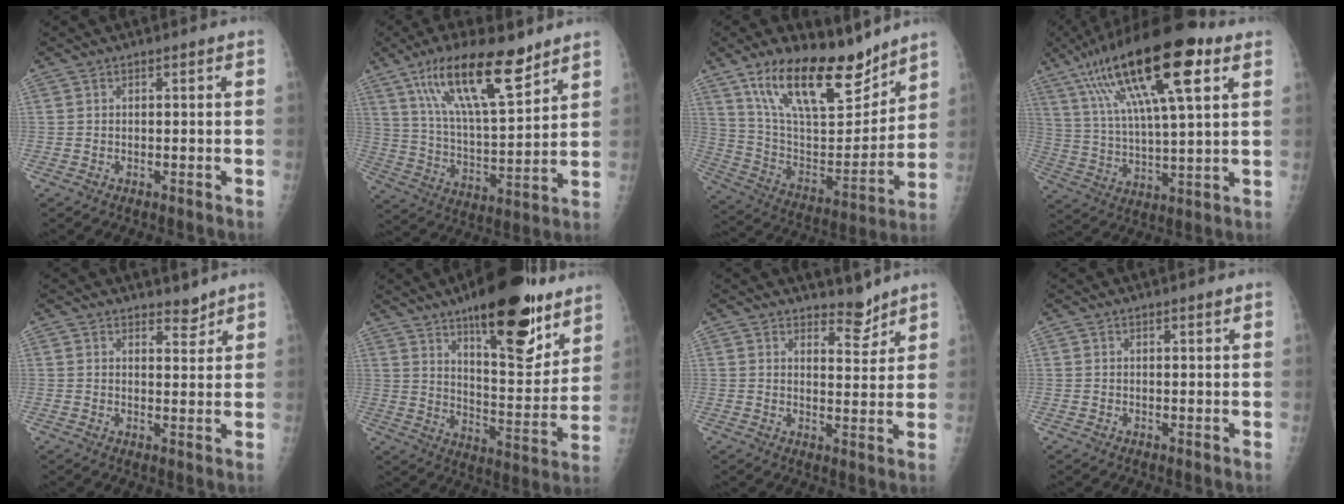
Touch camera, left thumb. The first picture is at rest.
{"total": 18.1, "force": [11.5, 5.1, 13.1], "torque": [-0.207, -0.052, 0.211]}
{"total": 22.4, "force": [15.5, 8.8, 13.6], "torque": [-0.194, -0.070, 0.276]}
{"total": 23.6, "force": [11.4, 6.5, 19.6], "torque": [-0.344, -0.008, 0.195]}
{"total": 3.1, "force": [2.7, 1.1, 0.8], "torque": [0.002, -0.023, 0.041]}
{"total": 22.9, "force": [14.6, 7.8, 15.9], "torque": [-0.187, -0.076, 0.222]}
{"total": 4.5, "force": [4.0, 1.6, 1.2], "torque": [0.002, -0.037, 0.064]}
{"total": 1.1, "force": [0.8, 0.1, 0.7], "torque": [-0.008, -0.005, 0.014]}